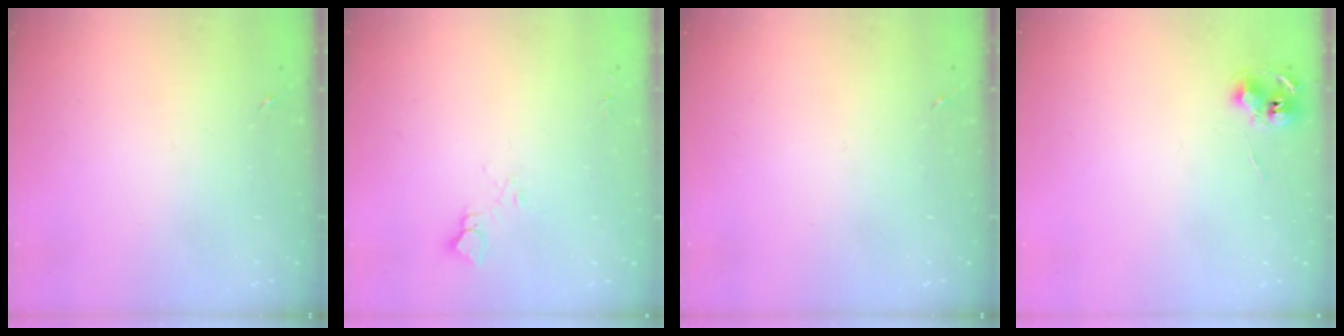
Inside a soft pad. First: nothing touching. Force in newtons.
{"total": 3.7, "press": 3.7, "slide": 0.4}
{"total": 0.0}
{"total": 7.5, "press": 7.5, "slide": 0.5}